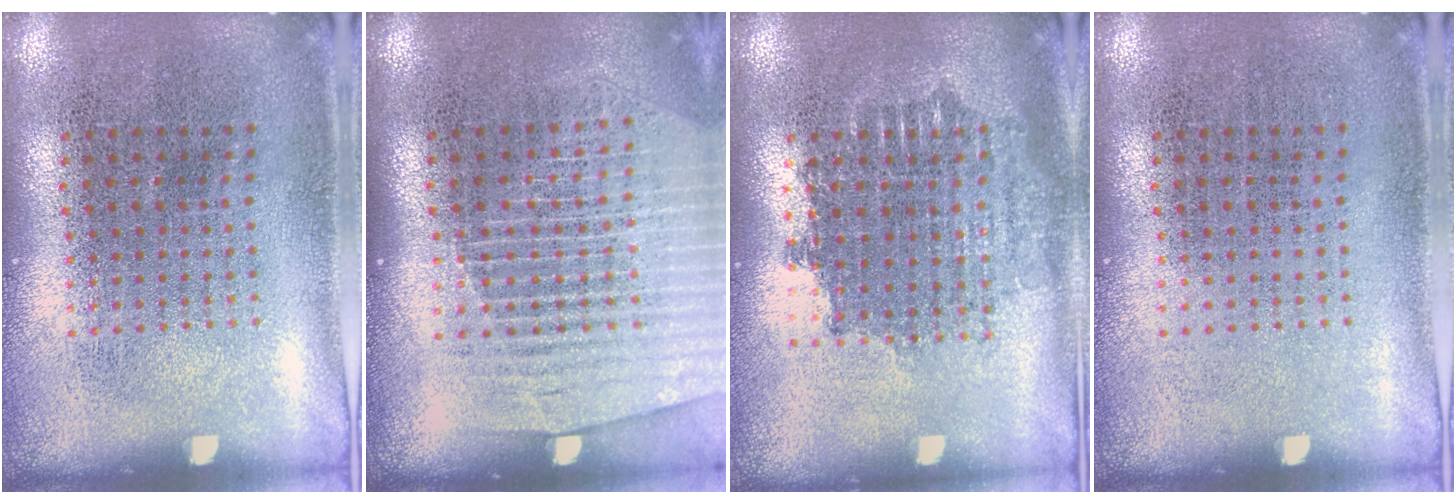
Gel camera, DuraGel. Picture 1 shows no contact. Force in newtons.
{"total": 1.5, "press": 1.4, "slide": 0.6}
{"total": 1.6, "press": 1.3, "slide": 1.0}
{"total": 0.0}